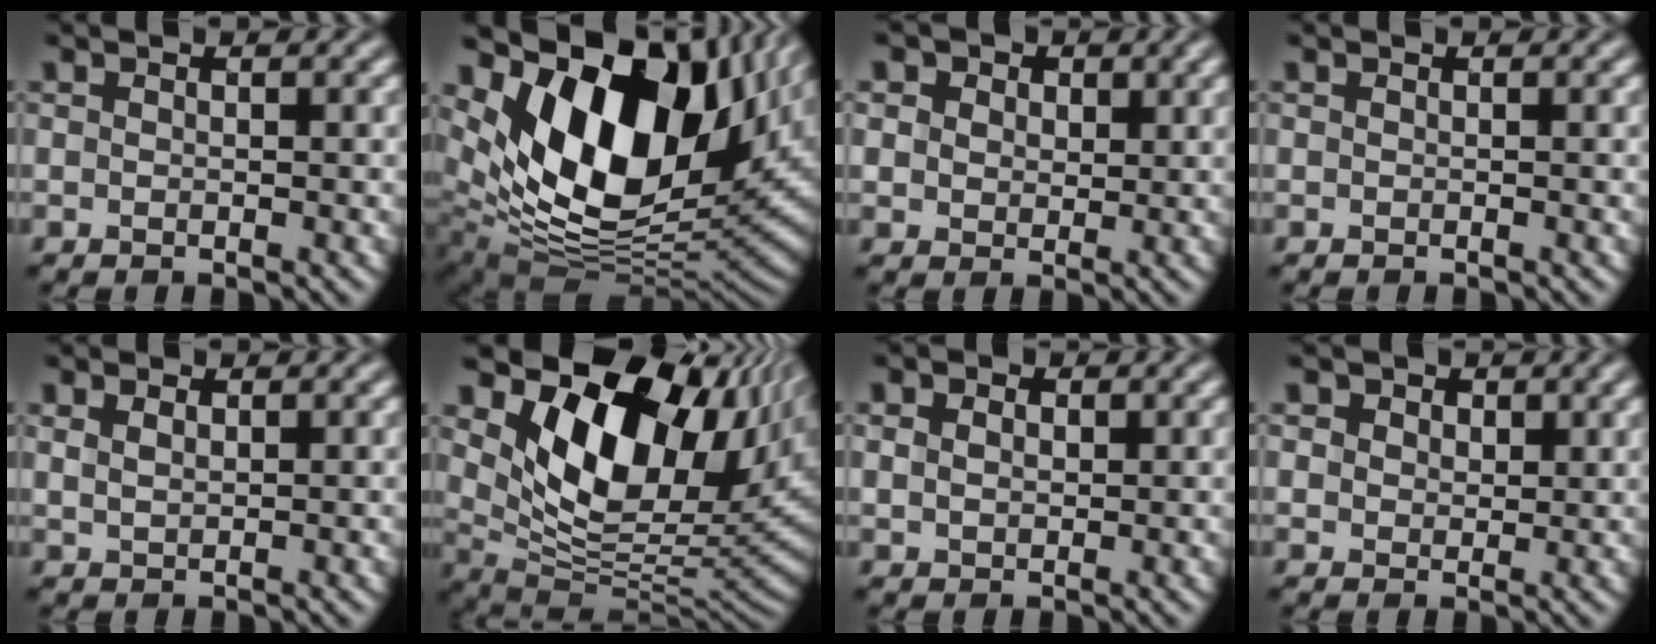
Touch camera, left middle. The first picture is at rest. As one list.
[{"total": 16.9, "force": [6.6, 9.6, 12.3], "torque": [-0.211, 0.004, 0.117]}, {"total": 6.0, "force": [3.3, 4.3, 2.5], "torque": [-0.058, 0.010, 0.045]}, {"total": 0.0}, {"total": 1.6, "force": [0.8, 1.0, 0.9], "torque": [-0.014, 0.003, 0.017]}, {"total": 14.4, "force": [6.0, 8.5, 9.9], "torque": [-0.155, 0.010, 0.108]}, {"total": 2.9, "force": [1.3, 2.2, 1.5], "torque": [-0.030, 0.011, 0.010]}, {"total": 3.9, "force": [2.3, 2.7, 1.6], "torque": [-0.040, 0.006, 0.029]}]